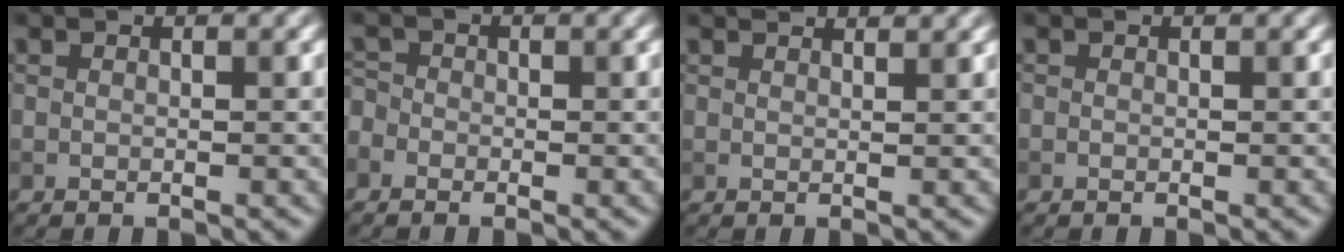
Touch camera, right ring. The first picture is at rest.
{"total": 1.5, "force": [-0.9, 1.1, 0.5], "torque": [-0.008, 0.005, -0.021]}
{"total": 3.2, "force": [2.6, 1.0, 1.4], "torque": [-0.003, 0.016, 0.005]}
{"total": 0.0}